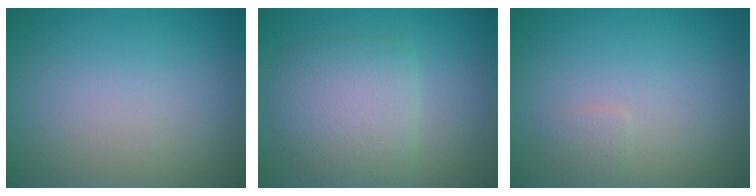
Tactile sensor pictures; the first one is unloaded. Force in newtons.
{"total": 4.9, "press": 4.9, "slide": 0.2}
{"total": 0.7, "press": 0.7, "slide": 0.1}